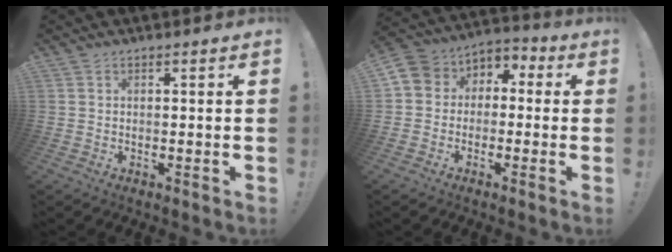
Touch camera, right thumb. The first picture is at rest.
{"total": 6.0, "force": [-2.6, 5.0, 2.0], "torque": [-0.031, 0.017, -0.047]}